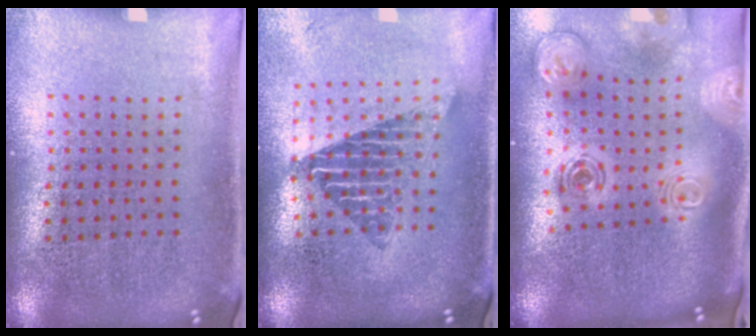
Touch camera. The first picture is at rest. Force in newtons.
{"total": 1.7, "press": 1.4, "slide": 1.0}
{"total": 2.5, "press": 1.8, "slide": 1.7}